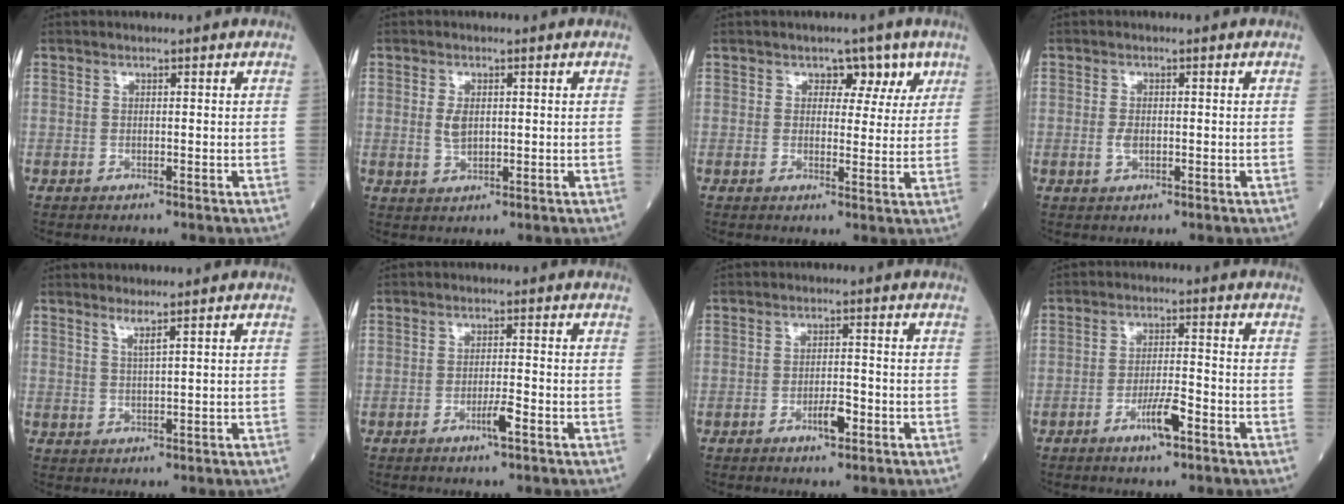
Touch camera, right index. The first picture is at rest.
{"total": 2.7, "force": [0.3, 1.4, 2.3], "torque": [-0.047, -0.002, 0.009]}
{"total": 4.5, "force": [2.4, 3.1, 2.2], "torque": [-0.013, 0.007, 0.027]}
{"total": 1.7, "force": [-0.3, 0.8, 1.4], "torque": [-0.033, -0.001, -0.004]}
{"total": 2.0, "force": [1.3, -0.3, 1.5], "torque": [-0.034, -0.002, 0.027]}
{"total": 2.7, "force": [-1.5, -0.1, 2.3], "torque": [-0.043, -0.003, -0.028]}
{"total": 3.2, "force": [-1.7, 0.7, 2.6], "torque": [-0.045, 0.002, -0.028]}
{"total": 5.0, "force": [-2.7, 0.4, 4.1], "torque": [-0.078, -0.002, -0.051]}